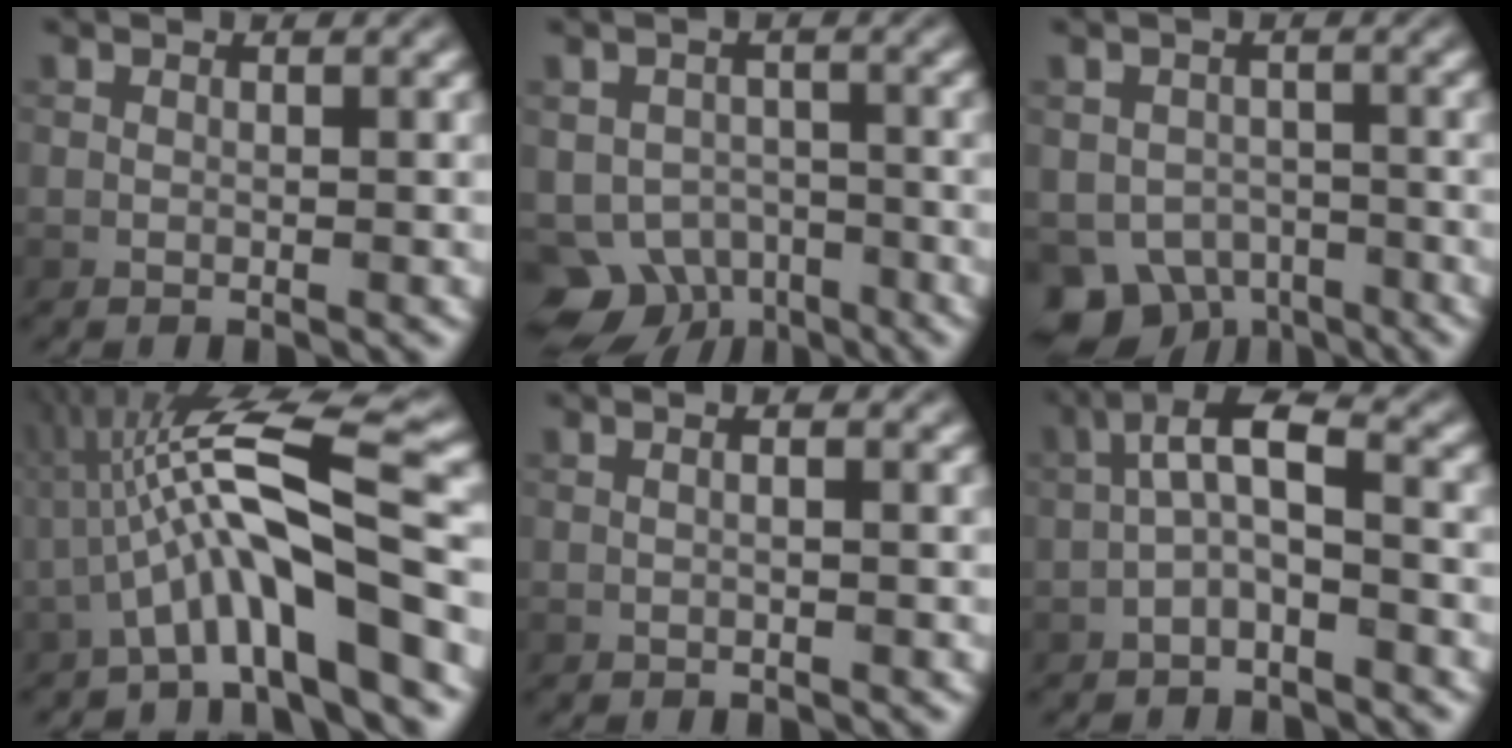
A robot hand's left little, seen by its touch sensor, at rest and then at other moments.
{"total": 5.1, "force": [-2.9, 3.8, 1.8], "torque": [-0.016, -0.016, -0.050]}
{"total": 6.1, "force": [-3.5, 4.5, 2.3], "torque": [-0.034, -0.022, -0.055]}
{"total": 9.6, "force": [-1.8, 1.6, 9.3], "torque": [-0.155, 0.029, -0.038]}
{"total": 1.0, "force": [0.2, 0.3, 0.9], "torque": [-0.006, -0.006, -0.007]}
{"total": 3.9, "force": [-0.8, 1.1, 3.6], "torque": [-0.073, 0.020, -0.026]}